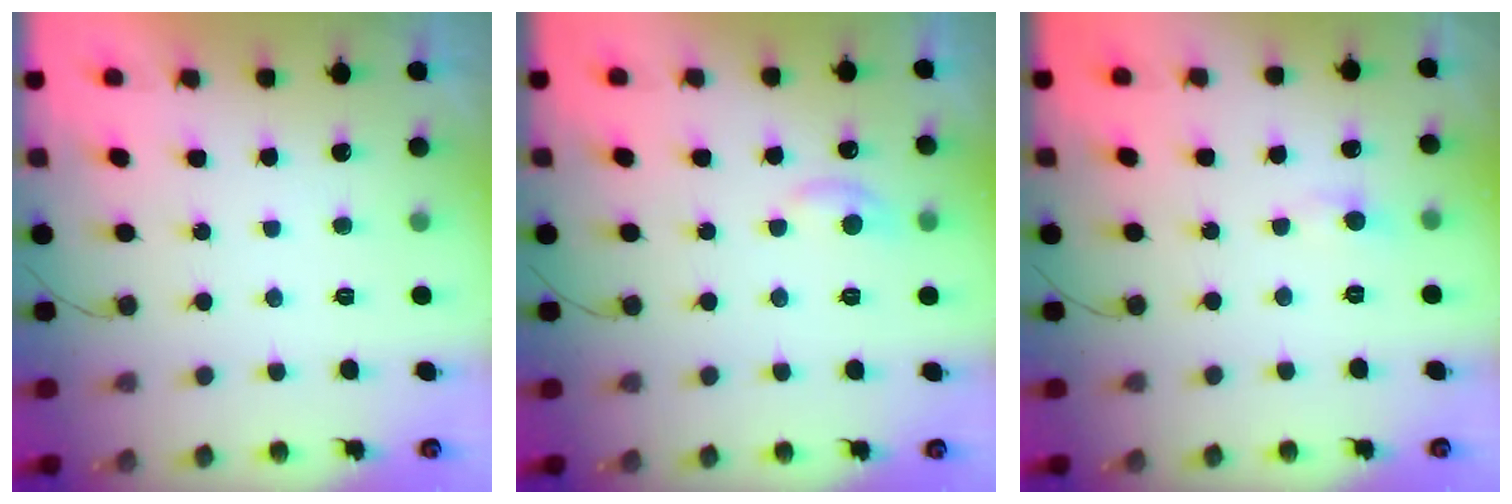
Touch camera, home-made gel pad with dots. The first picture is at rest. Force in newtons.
{"total": 5.7, "press": 5.7, "slide": 0.8}
{"total": 4.0, "press": 4.0, "slide": 0.5}